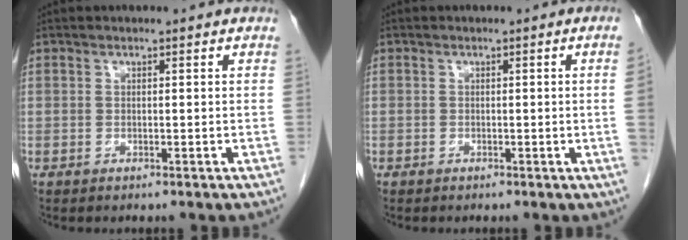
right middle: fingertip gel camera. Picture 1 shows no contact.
{"total": 1.5, "force": [-0.2, -0.6, 1.4], "torque": [-0.009, 0.000, -0.002]}